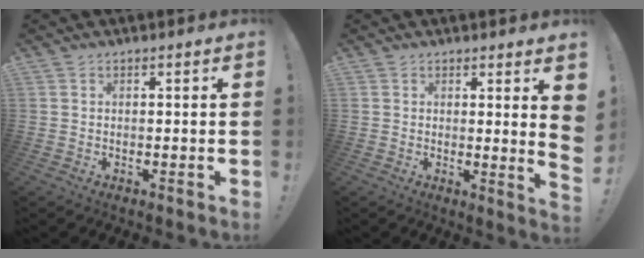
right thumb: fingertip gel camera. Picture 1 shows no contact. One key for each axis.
{"total": 4.7, "fx": 2.0, "fy": -0.6, "fz": 4.2, "tx": -0.050, "ty": -0.031, "tz": 0.031}